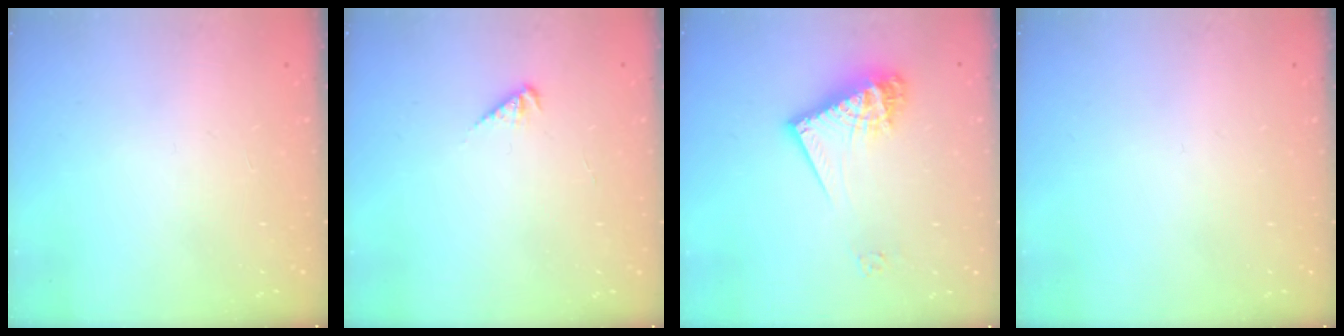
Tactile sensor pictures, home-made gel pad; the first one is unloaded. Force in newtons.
{"total": 2.4, "press": 2.3, "slide": 0.5}
{"total": 15.2, "press": 15.1, "slide": 1.3}
{"total": 0.0}